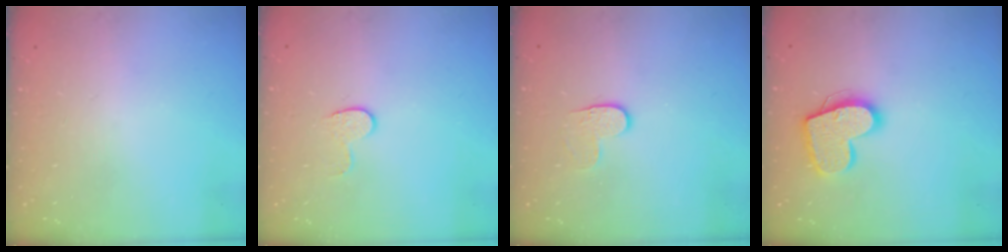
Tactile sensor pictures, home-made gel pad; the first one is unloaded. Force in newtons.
{"total": 5.4, "press": 5.4, "slide": 0.5}
{"total": 3.7, "press": 3.7, "slide": 0.2}
{"total": 15.3, "press": 15.3, "slide": 1.1}